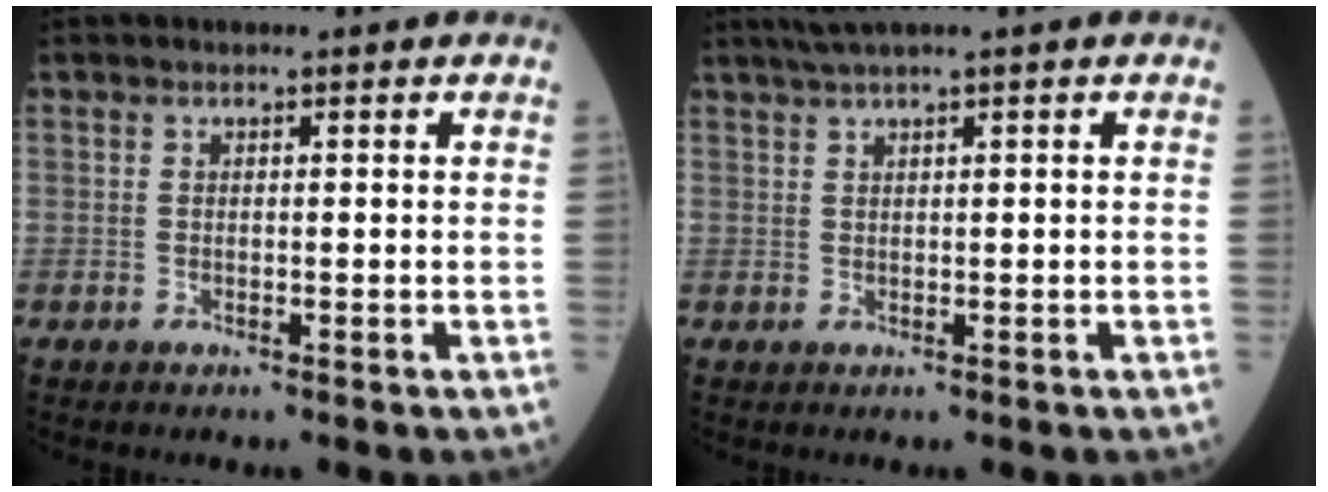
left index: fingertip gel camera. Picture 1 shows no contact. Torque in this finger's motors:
{"motor_torque": [0.12, -0.12, 0.03, 0.06]}